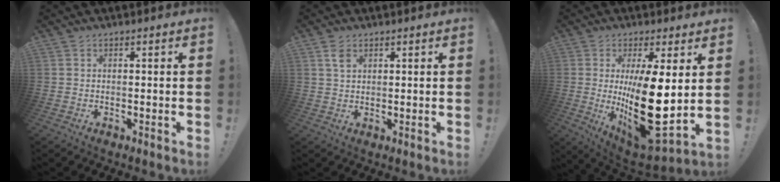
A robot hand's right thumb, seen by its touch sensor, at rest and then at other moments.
{"total": 2.9, "force": [1.5, 1.7, 1.8], "torque": [-0.024, -0.005, 0.026]}
{"total": 21.6, "force": [1.5, 8.3, 20.0], "torque": [-0.317, -0.049, 0.035]}